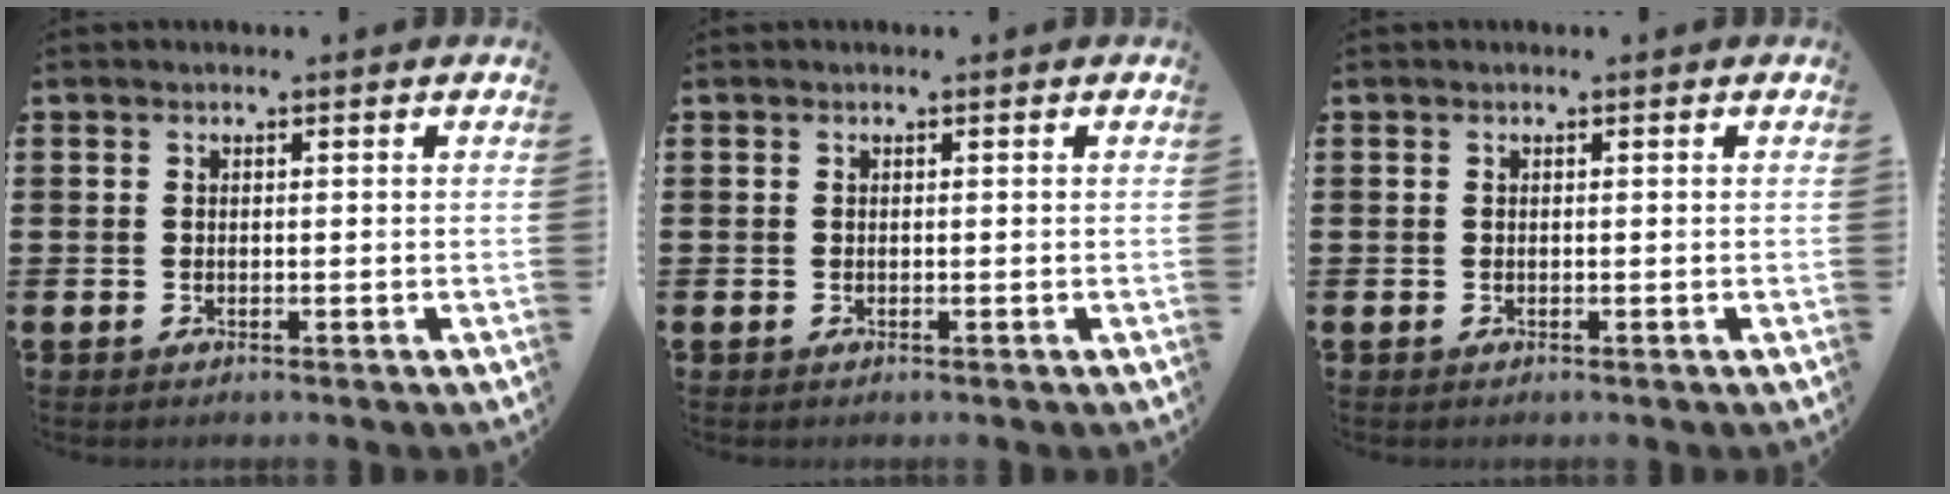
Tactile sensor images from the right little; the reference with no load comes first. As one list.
[{"total": 0.0}, {"total": 0.0}]